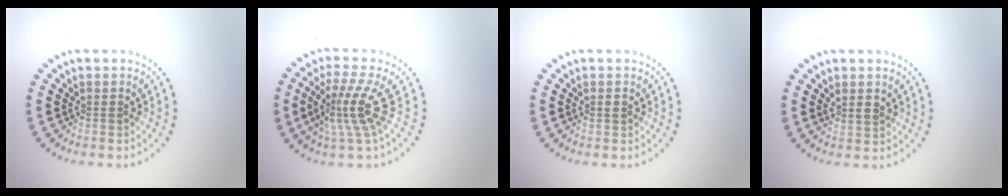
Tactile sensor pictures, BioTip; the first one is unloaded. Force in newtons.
{"total": 4.1, "press": 3.1, "slide": 2.8}
{"total": 0.8, "press": 0.8, "slide": 0.1}
{"total": 1.0, "press": 0.8, "slide": 0.7}